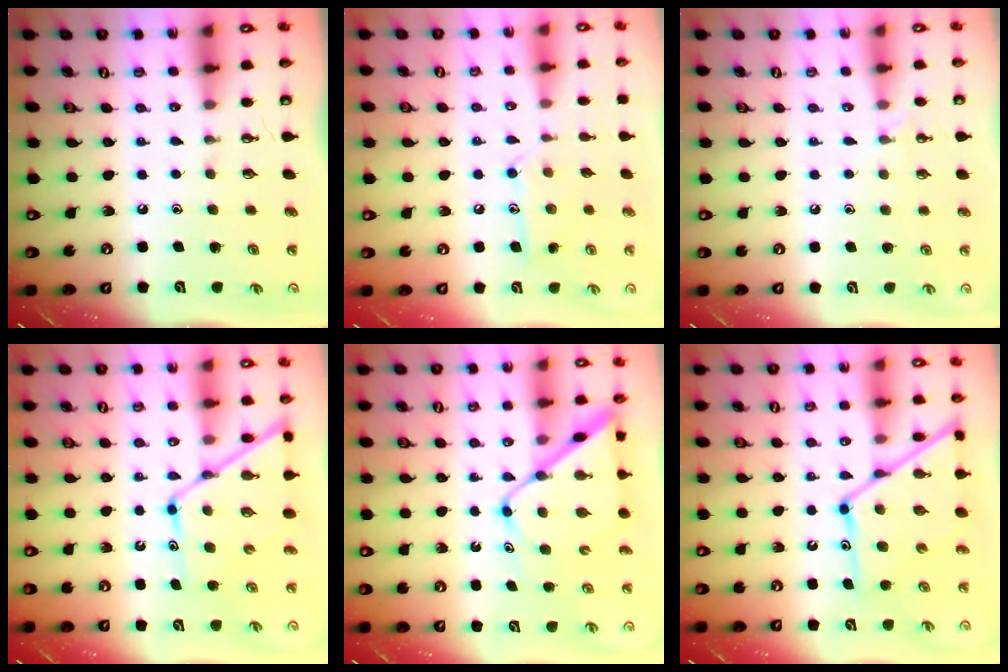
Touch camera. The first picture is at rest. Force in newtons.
{"total": 9.9, "press": 9.9, "slide": 0.7}
{"total": 3.8, "press": 3.7, "slide": 0.5}
{"total": 13.1, "press": 13.1, "slide": 1.1}
{"total": 12.7, "press": 12.7, "slide": 1.2}
{"total": 15.9, "press": 15.9, "slide": 1.0}